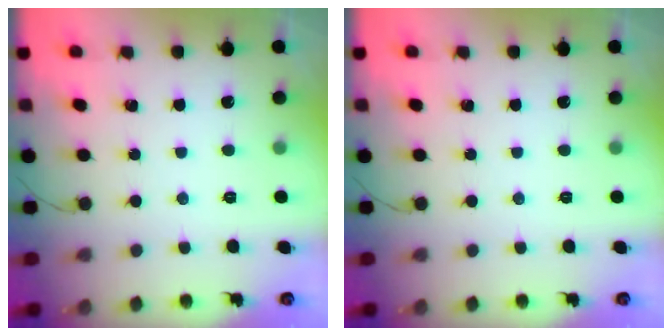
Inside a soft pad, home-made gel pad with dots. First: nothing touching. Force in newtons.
{"total": 0.0}